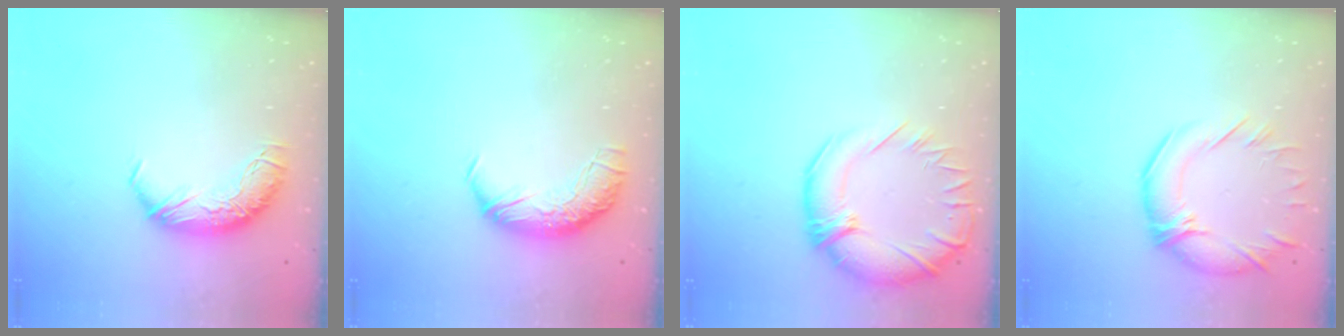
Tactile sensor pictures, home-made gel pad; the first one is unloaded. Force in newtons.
{"total": 2.5, "press": 1.2, "slide": 2.2}
{"total": 7.9, "press": 6.4, "slide": 4.7}
{"total": 5.3, "press": 4.5, "slide": 2.7}